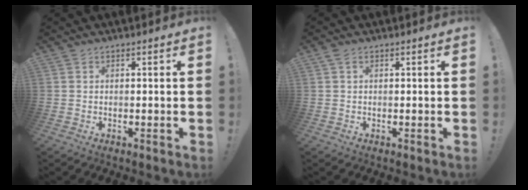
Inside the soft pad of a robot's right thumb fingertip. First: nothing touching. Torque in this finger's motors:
{"motor_torque": [0.34, 0.21, -0.06, -0.06, 0.00]}